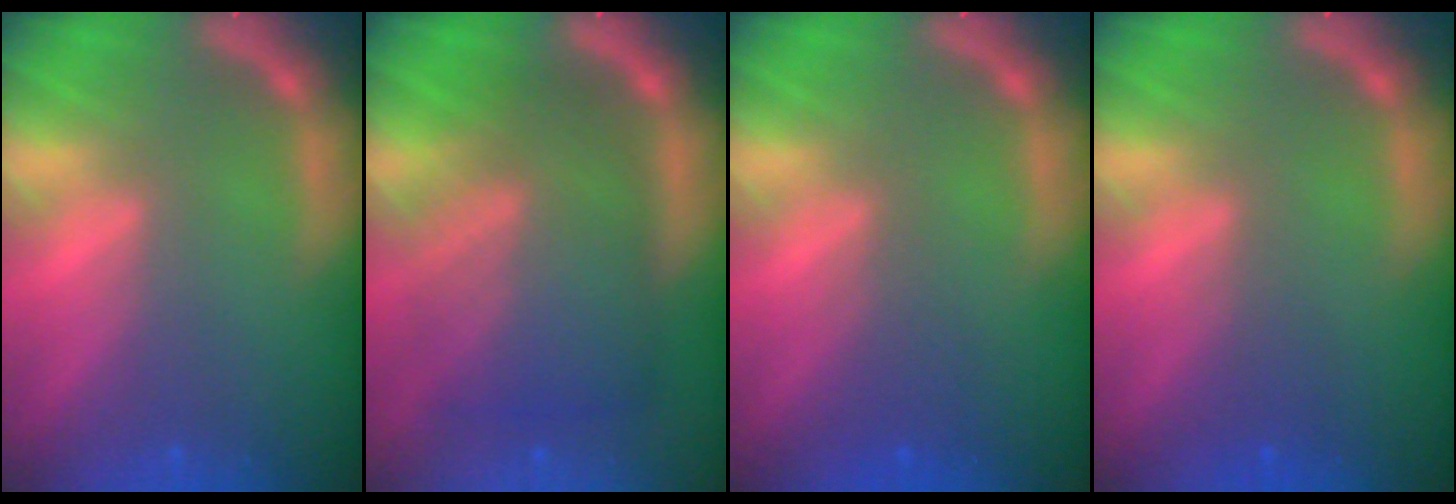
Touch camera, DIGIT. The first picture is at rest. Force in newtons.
{"total": 9.4}
{"total": 2.0}
{"total": 1.5}